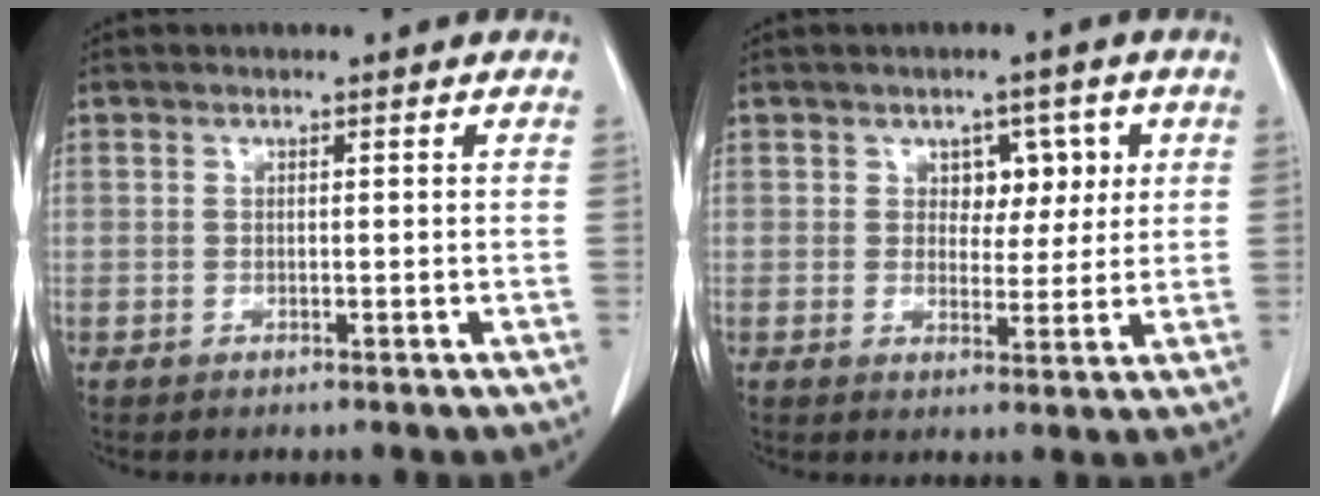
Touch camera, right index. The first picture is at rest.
{"total": 4.8, "force": [1.5, 3.4, 3.1], "torque": [-0.030, 0.012, 0.023]}